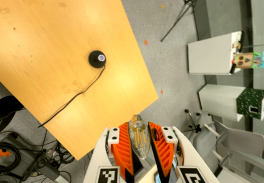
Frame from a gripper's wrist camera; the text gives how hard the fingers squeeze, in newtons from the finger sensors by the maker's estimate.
{"total": 8.4, "left": 7.5, "right": 9.2}